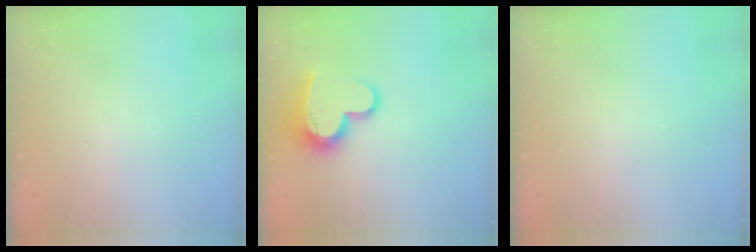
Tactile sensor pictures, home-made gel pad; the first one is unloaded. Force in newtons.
{"total": 15.0, "press": 15.0, "slide": 1.0}
{"total": 0.0}